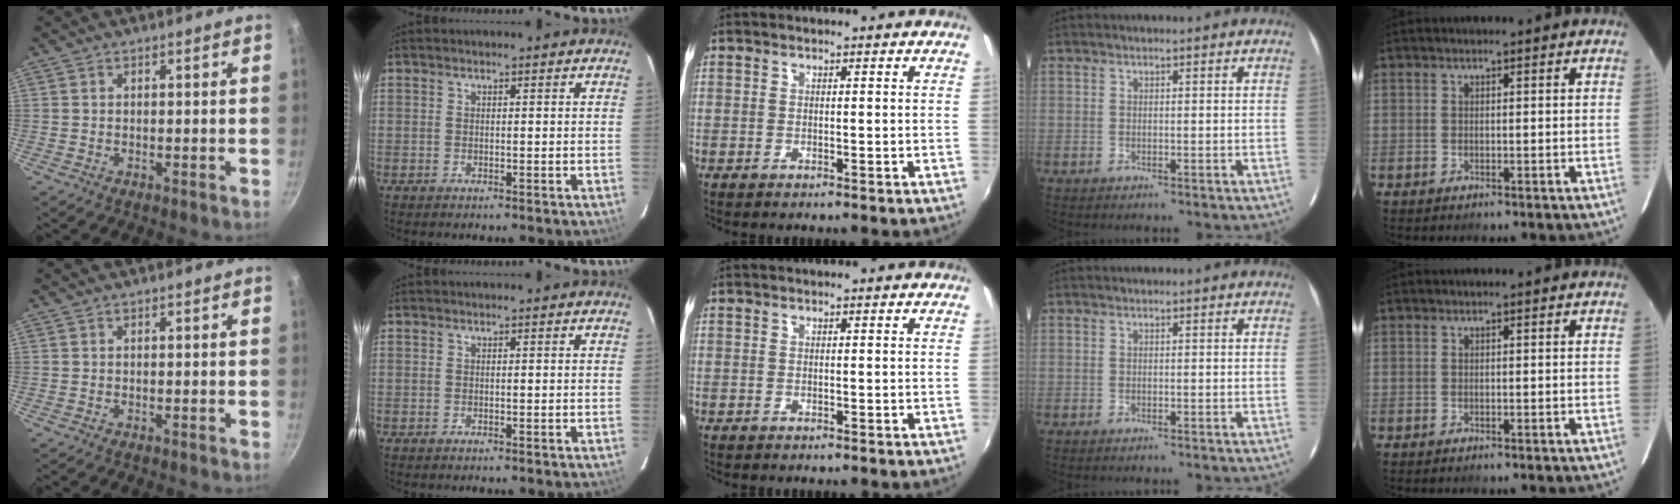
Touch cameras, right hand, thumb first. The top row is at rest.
{}